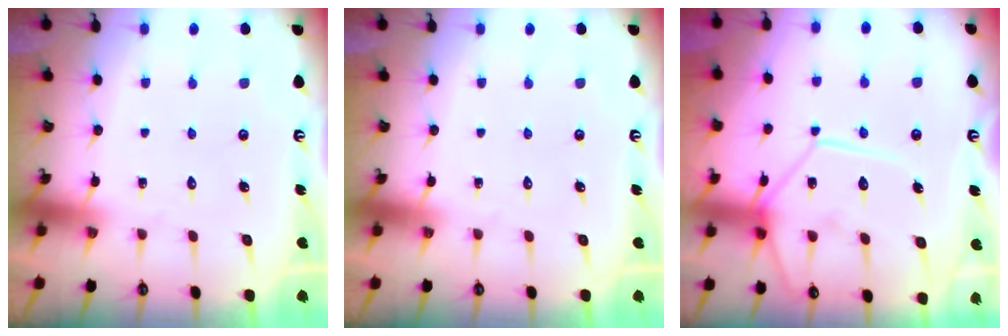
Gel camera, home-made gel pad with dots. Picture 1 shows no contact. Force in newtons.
{"total": 0.0}
{"total": 12.7, "press": 12.7, "slide": 1.2}